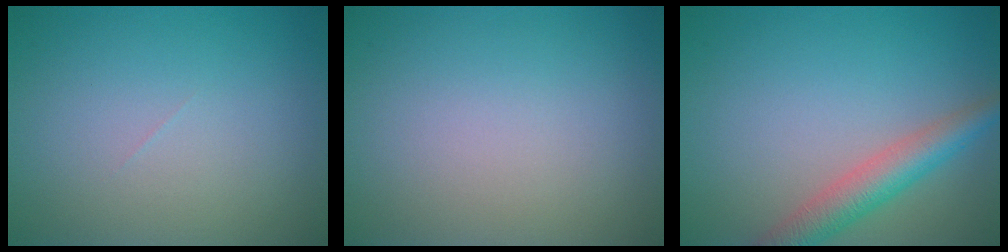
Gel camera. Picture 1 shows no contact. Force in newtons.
{"total": 0.0}
{"total": 4.1, "press": 4.1, "slide": 0.1}